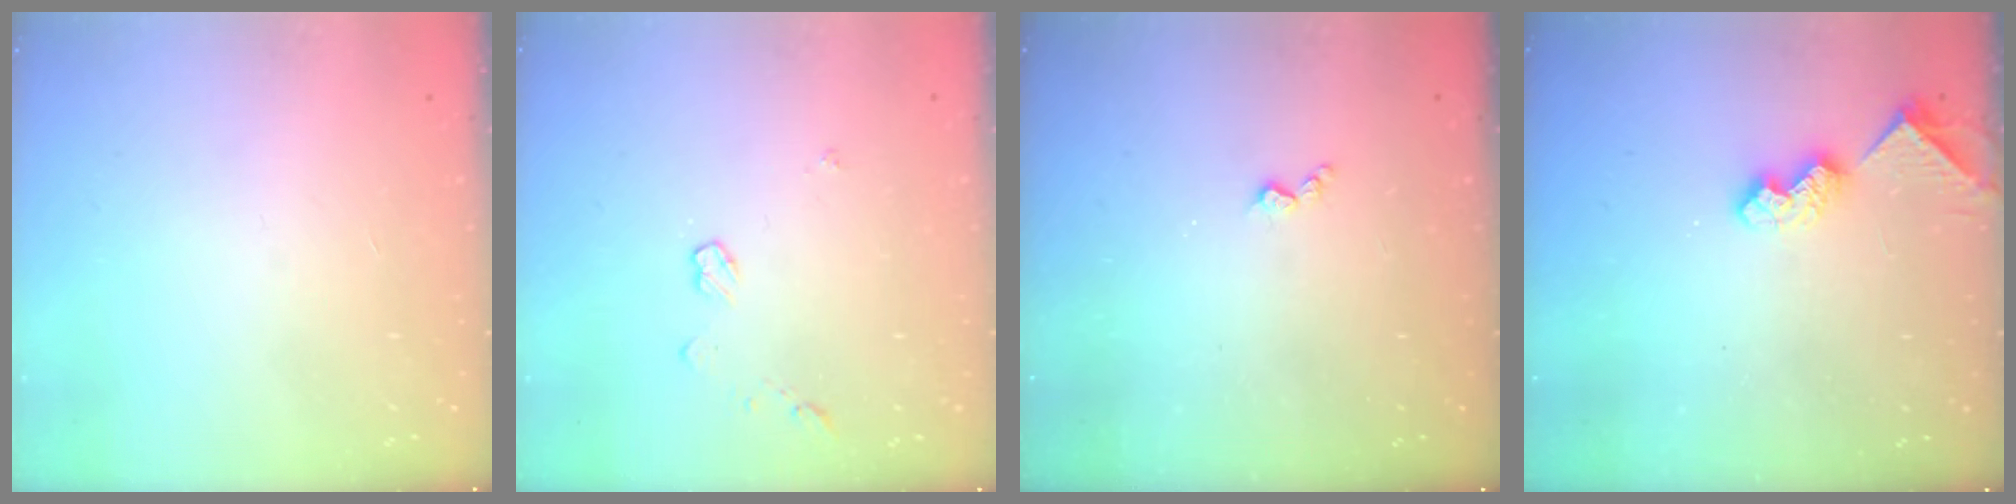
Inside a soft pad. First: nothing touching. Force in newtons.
{"total": 3.3, "press": 3.2, "slide": 0.4}
{"total": 3.0, "press": 2.9, "slide": 0.6}
{"total": 8.3, "press": 8.3, "slide": 0.6}